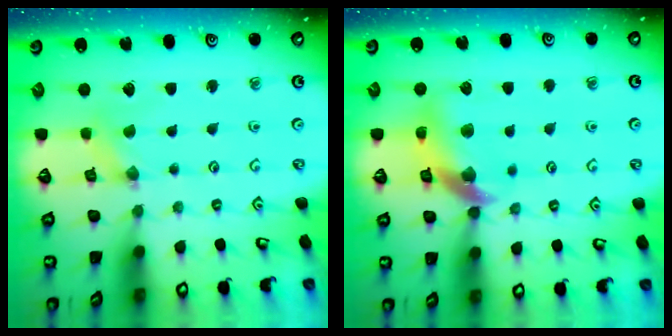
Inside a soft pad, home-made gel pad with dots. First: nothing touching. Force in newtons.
{"total": 13.8, "press": 13.7, "slide": 1.9}